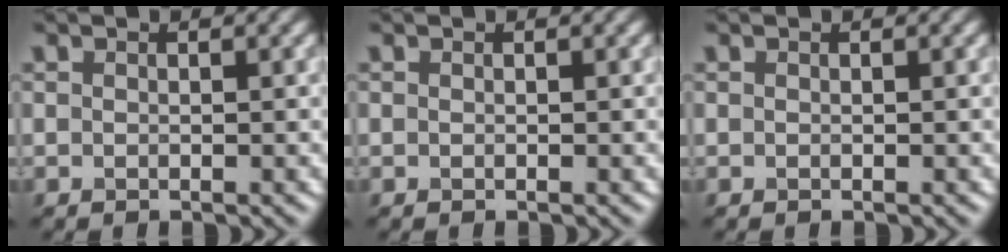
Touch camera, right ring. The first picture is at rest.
{"total": 0.0}
{"total": 0.0}